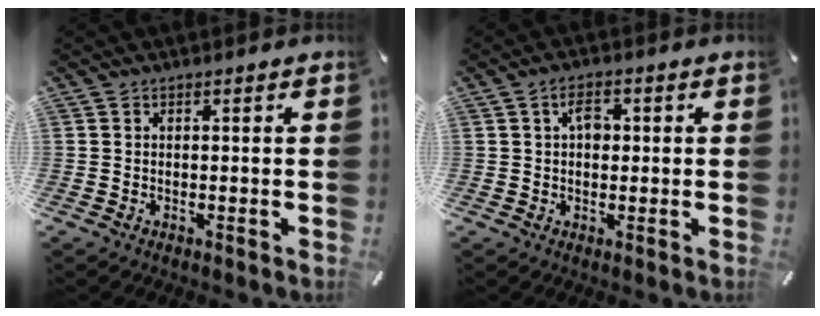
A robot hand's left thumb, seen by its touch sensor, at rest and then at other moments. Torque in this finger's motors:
{"motor_torque": [-0.01, -0.02, 0.19, 0.38, -0.06]}